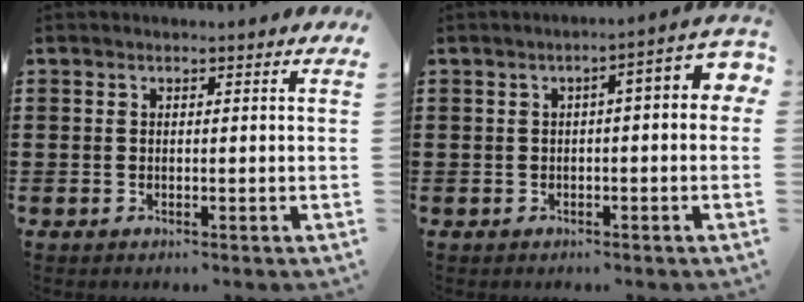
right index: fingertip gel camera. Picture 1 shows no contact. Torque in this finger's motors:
{"motor_torque": [0.96, -0.18, 0.27, 0.04]}